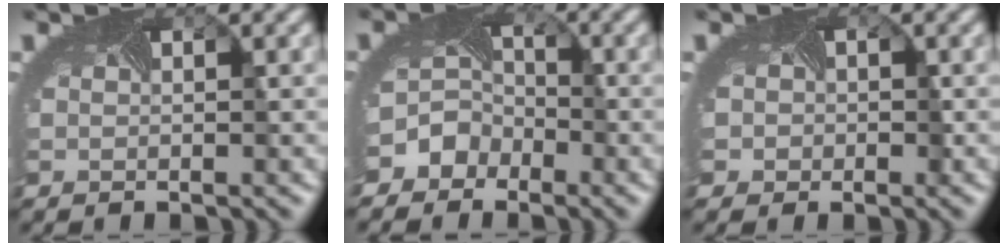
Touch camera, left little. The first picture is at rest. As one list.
[{"total": 4.8, "force": [-2.9, 3.8, 0.8], "torque": [0.011, 0.002, -0.053]}, {"total": 3.7, "force": [-0.1, 3.2, 1.8], "torque": [-0.015, 0.003, -0.013]}]